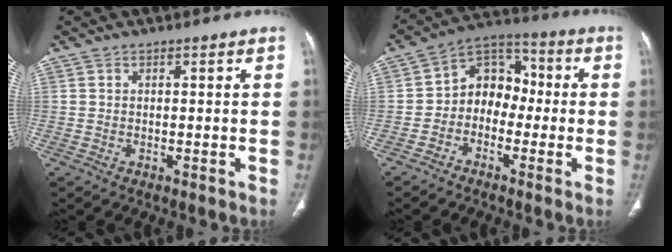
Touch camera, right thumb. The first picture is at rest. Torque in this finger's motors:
{"motor_torque": [-0.30, 0.53, 0.12, 0.12, 0.05]}